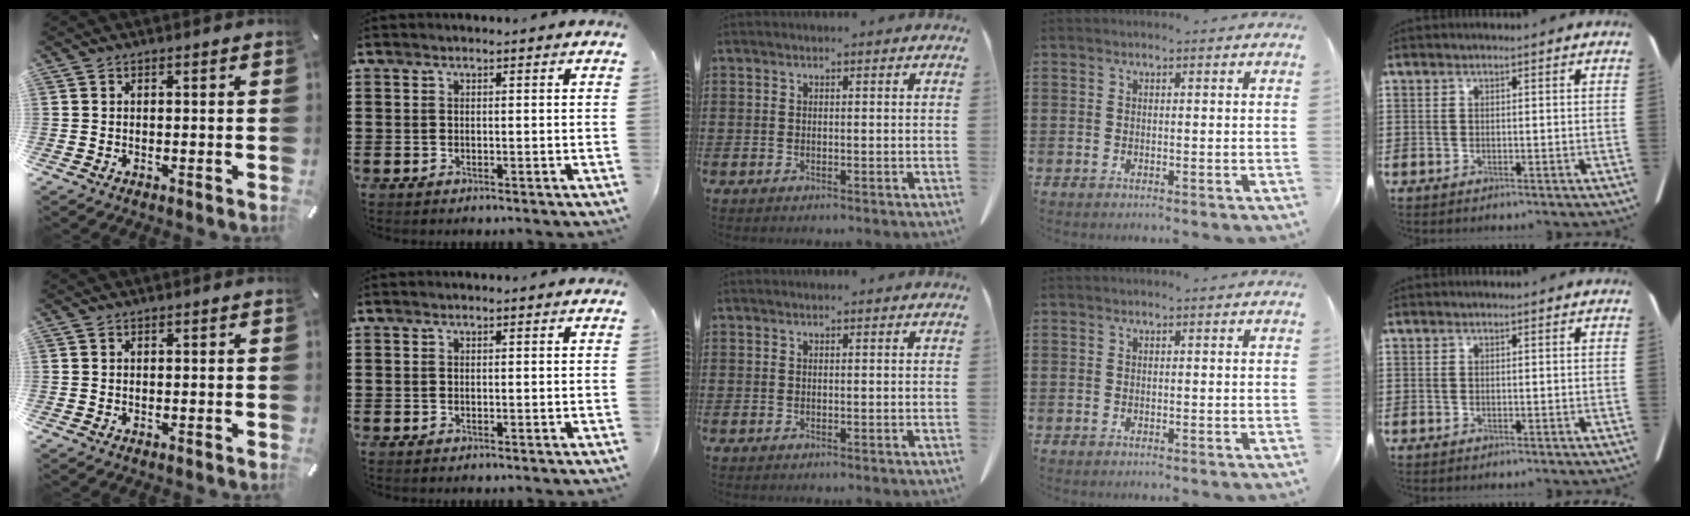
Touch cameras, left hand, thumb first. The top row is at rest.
{}